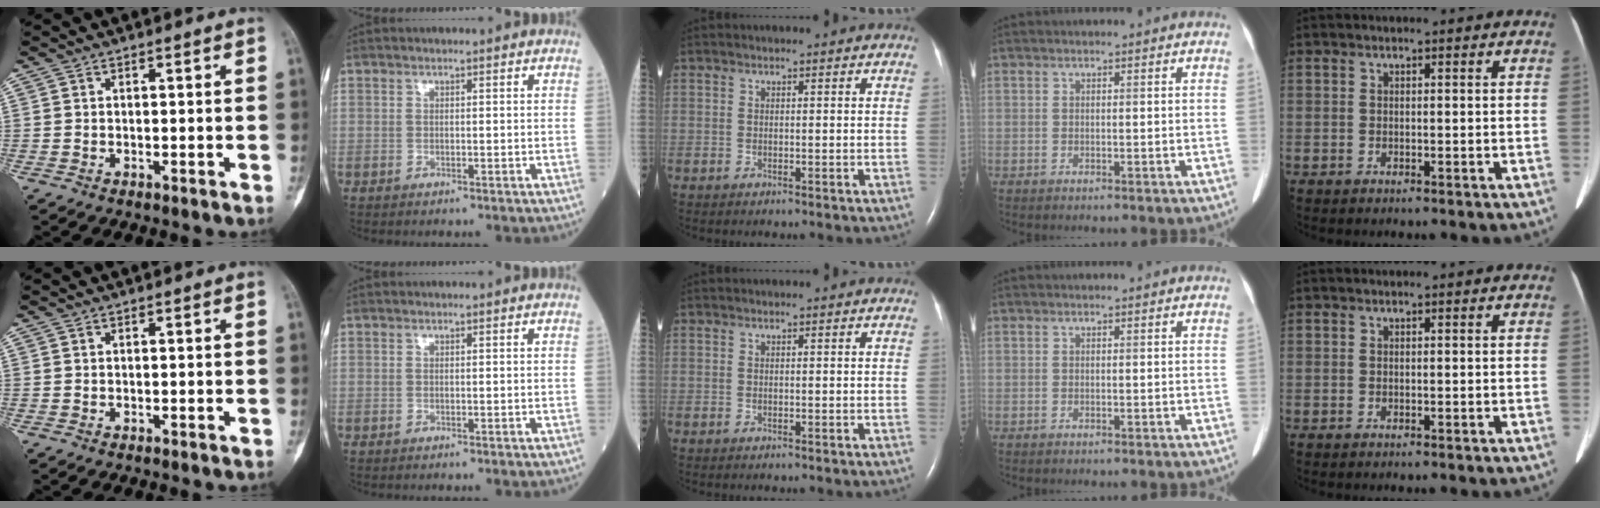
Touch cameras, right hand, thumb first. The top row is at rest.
{}